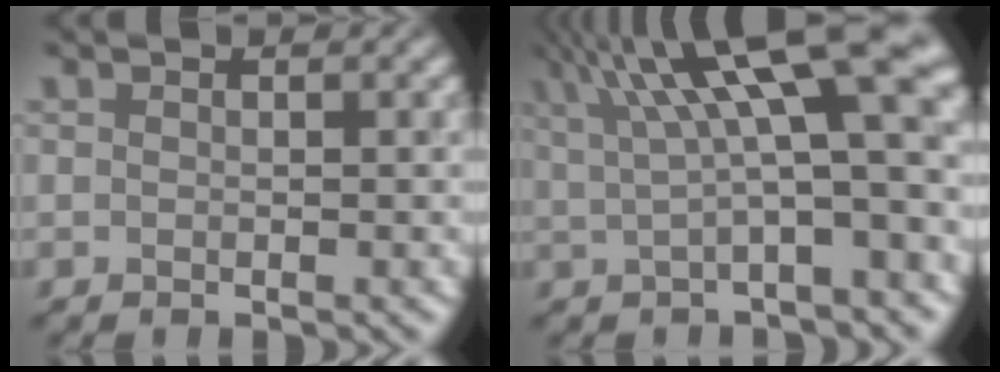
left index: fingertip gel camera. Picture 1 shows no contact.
{"total": 12.8, "force": [4.4, 3.4, 11.5], "torque": [-0.169, 0.018, 0.068]}